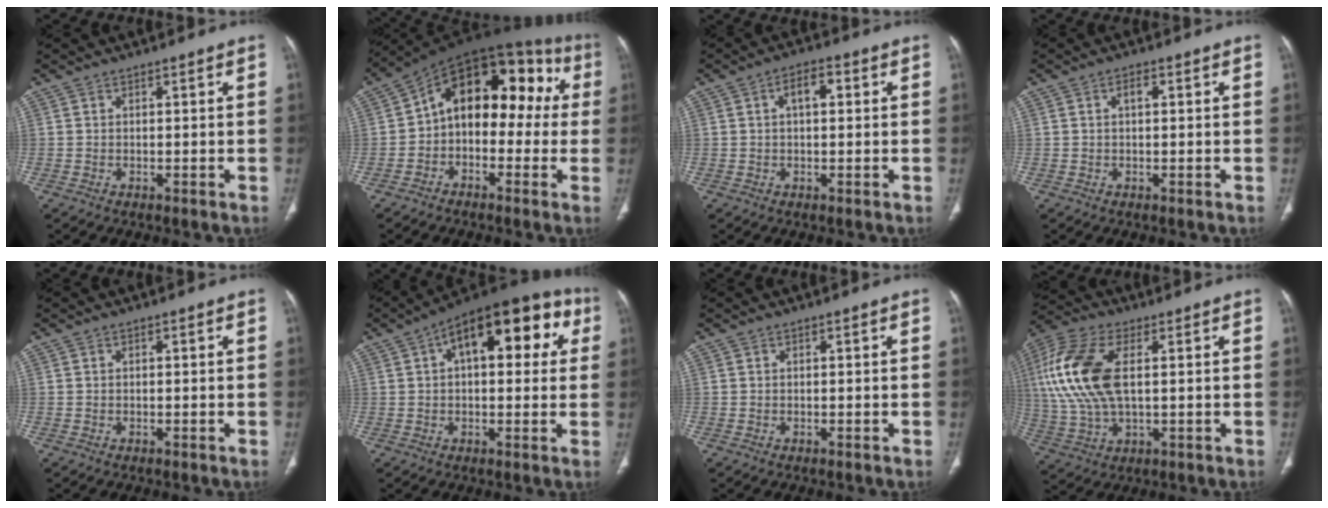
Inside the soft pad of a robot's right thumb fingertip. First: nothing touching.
{"total": 17.3, "force": [0.7, 10.8, 13.5], "torque": [-0.140, 0.064, -0.005]}
{"total": 4.5, "force": [1.0, 2.3, 3.7], "torque": [-0.059, 0.014, 0.014]}
{"total": 1.8, "force": [0.5, 0.9, 1.5], "torque": [-0.030, 0.008, 0.009]}
{"total": 0.0}
{"total": 19.9, "force": [6.2, 9.7, 16.3], "torque": [-0.194, 0.037, 0.081]}
{"total": 0.0}
{"total": 17.3, "force": [3.0, 8.8, 14.6], "torque": [-0.339, 0.006, 0.057]}